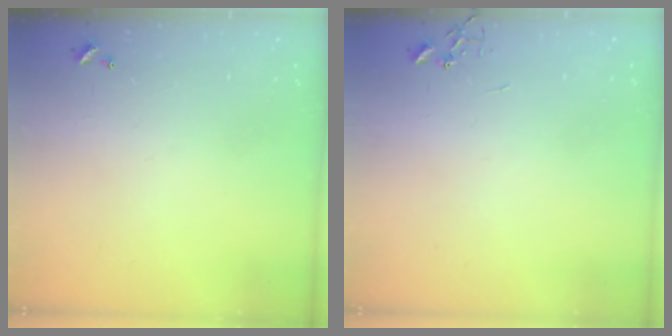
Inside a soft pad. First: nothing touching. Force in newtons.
{"total": 0.0}